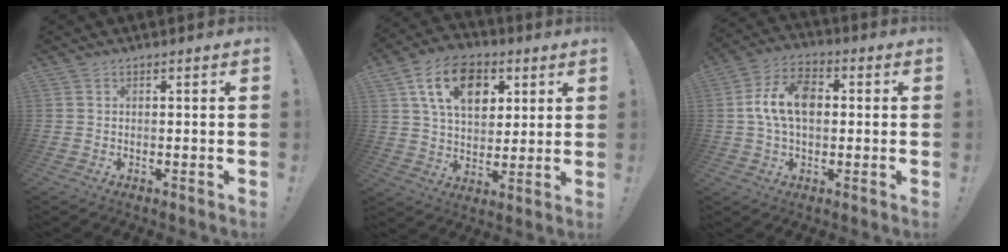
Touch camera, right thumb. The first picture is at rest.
{"total": 16.4, "force": [6.9, 10.8, 10.3], "torque": [-0.160, -0.012, 0.128]}
{"total": 12.9, "force": [1.0, 8.4, 9.7], "torque": [-0.171, 0.009, 0.018]}